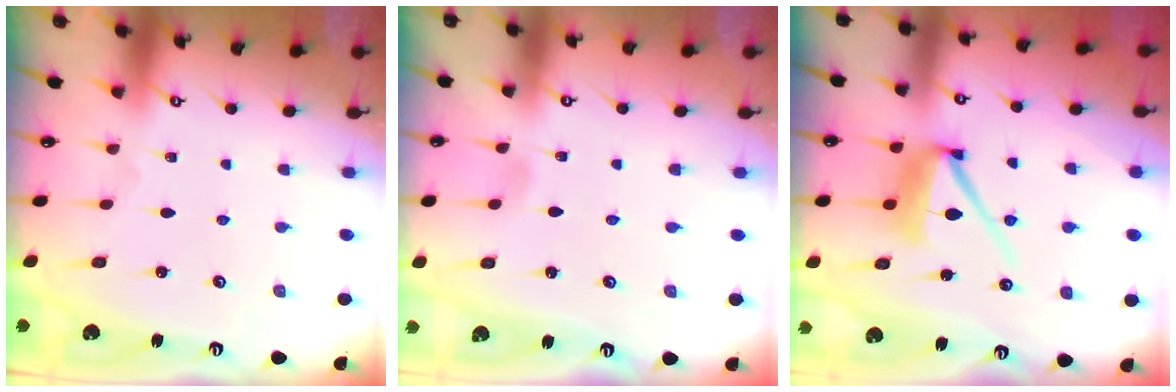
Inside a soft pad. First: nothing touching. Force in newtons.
{"total": 2.1, "press": 2.1, "slide": 0.2}
{"total": 9.1, "press": 9.0, "slide": 0.9}